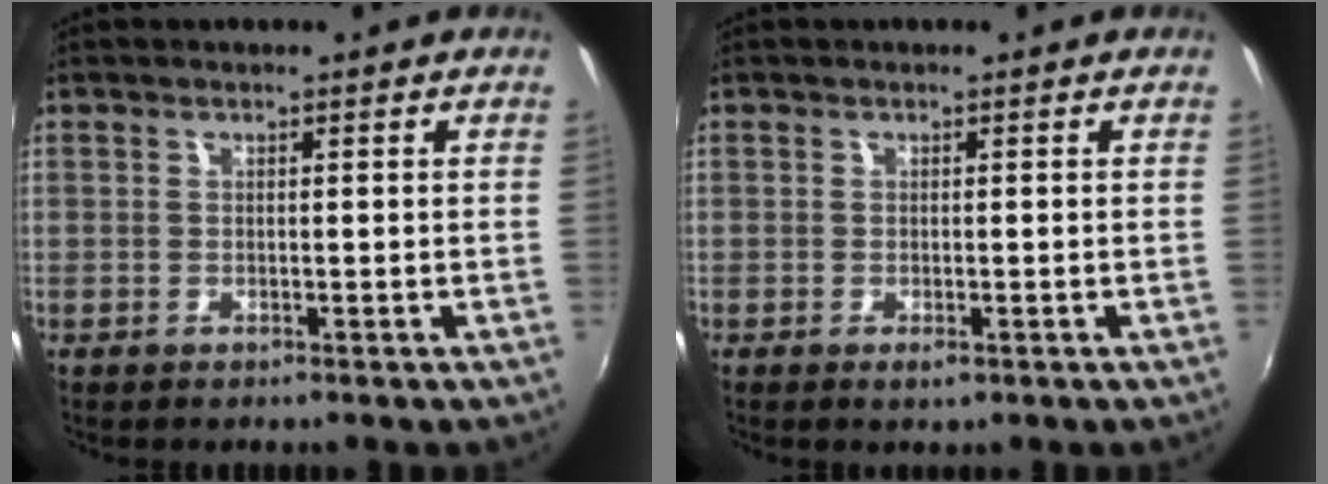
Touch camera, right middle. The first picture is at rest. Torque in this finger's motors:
{"motor_torque": [-0.07, -0.33, -0.03, 0.00]}